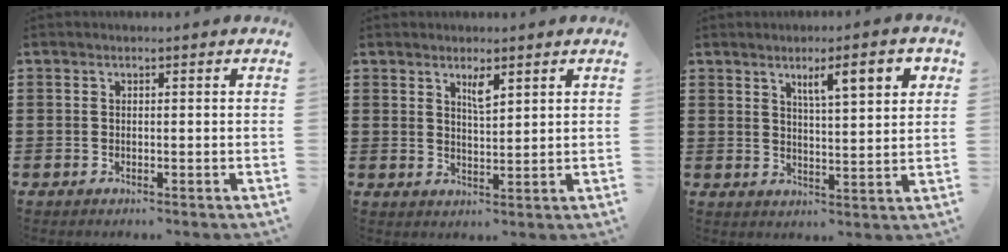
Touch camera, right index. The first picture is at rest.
{"total": 2.9, "force": [1.9, 0.7, 2.1], "torque": [-0.038, 0.000, 0.030]}
{"total": 6.7, "force": [3.2, 1.3, 5.8], "torque": [-0.093, -0.003, 0.047]}